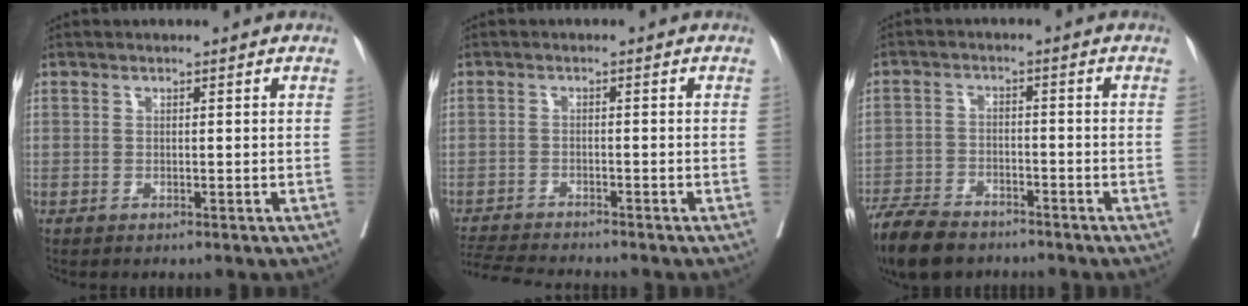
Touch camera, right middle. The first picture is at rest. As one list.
[{"total": 7.1, "force": [-6.8, -0.3, 2.1], "torque": [-0.038, -0.017, -0.114]}, {"total": 9.1, "force": [-7.6, 3.3, 3.9], "torque": [-0.075, -0.019, -0.134]}]